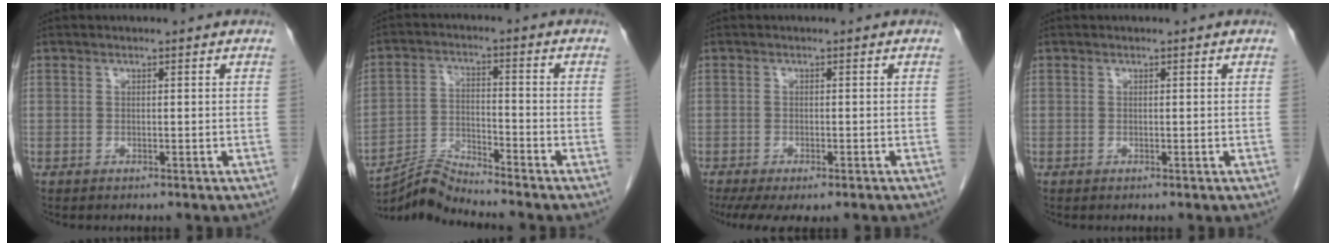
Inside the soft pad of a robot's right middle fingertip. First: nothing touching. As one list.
[{"total": 6.4, "force": [-6.1, -1.8, -0.2], "torque": [-0.011, -0.004, -0.115]}, {"total": 8.7, "force": [-6.5, 2.9, 5.0], "torque": [-0.082, -0.011, -0.096]}, {"total": 0.0}]